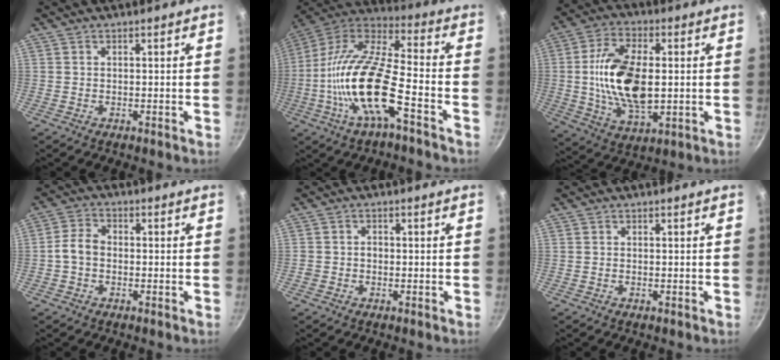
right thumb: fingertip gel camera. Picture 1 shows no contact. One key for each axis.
{"total": 20.3, "fx": -6.4, "fy": 6.5, "fz": 18.2, "tx": -0.375, "ty": 0.044, "tz": -0.115}
{"total": 15.6, "fx": 0.3, "fy": 7.7, "fz": 13.5, "tx": -0.256, "ty": -0.005, "tz": 0.009}
{"total": 4.9, "fx": -0.8, "fy": 3.6, "fz": 3.3, "tx": -0.059, "ty": 0.018, "tz": -0.023}
{"total": 1.7, "fx": -0.3, "fy": 1.5, "fz": 0.8, "tx": -0.003, "ty": 0.008, "tz": -0.006}
{"total": 0.0}